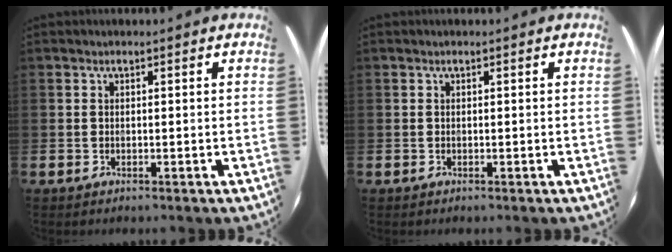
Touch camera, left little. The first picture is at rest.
{"total": 0.0}